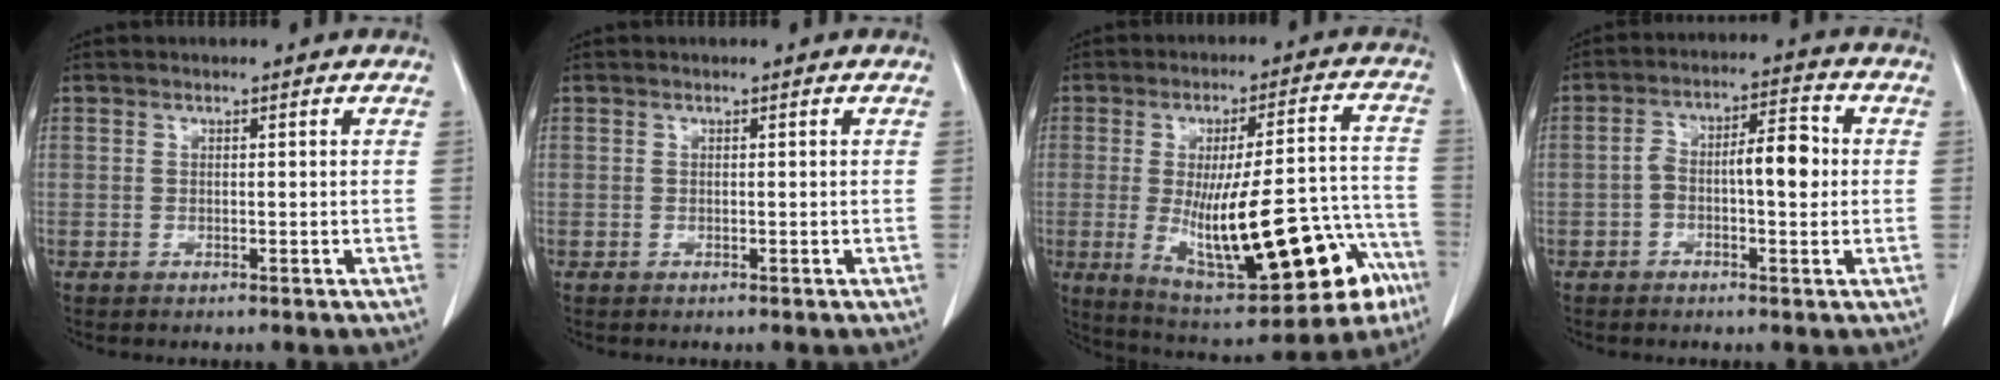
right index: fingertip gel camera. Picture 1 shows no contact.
{"total": 0.0}
{"total": 23.5, "force": [-8.1, 6.3, 21.2], "torque": [-0.279, 0.009, -0.092]}
{"total": 7.4, "force": [-0.6, 2.5, 6.9], "torque": [-0.120, 0.030, -0.011]}